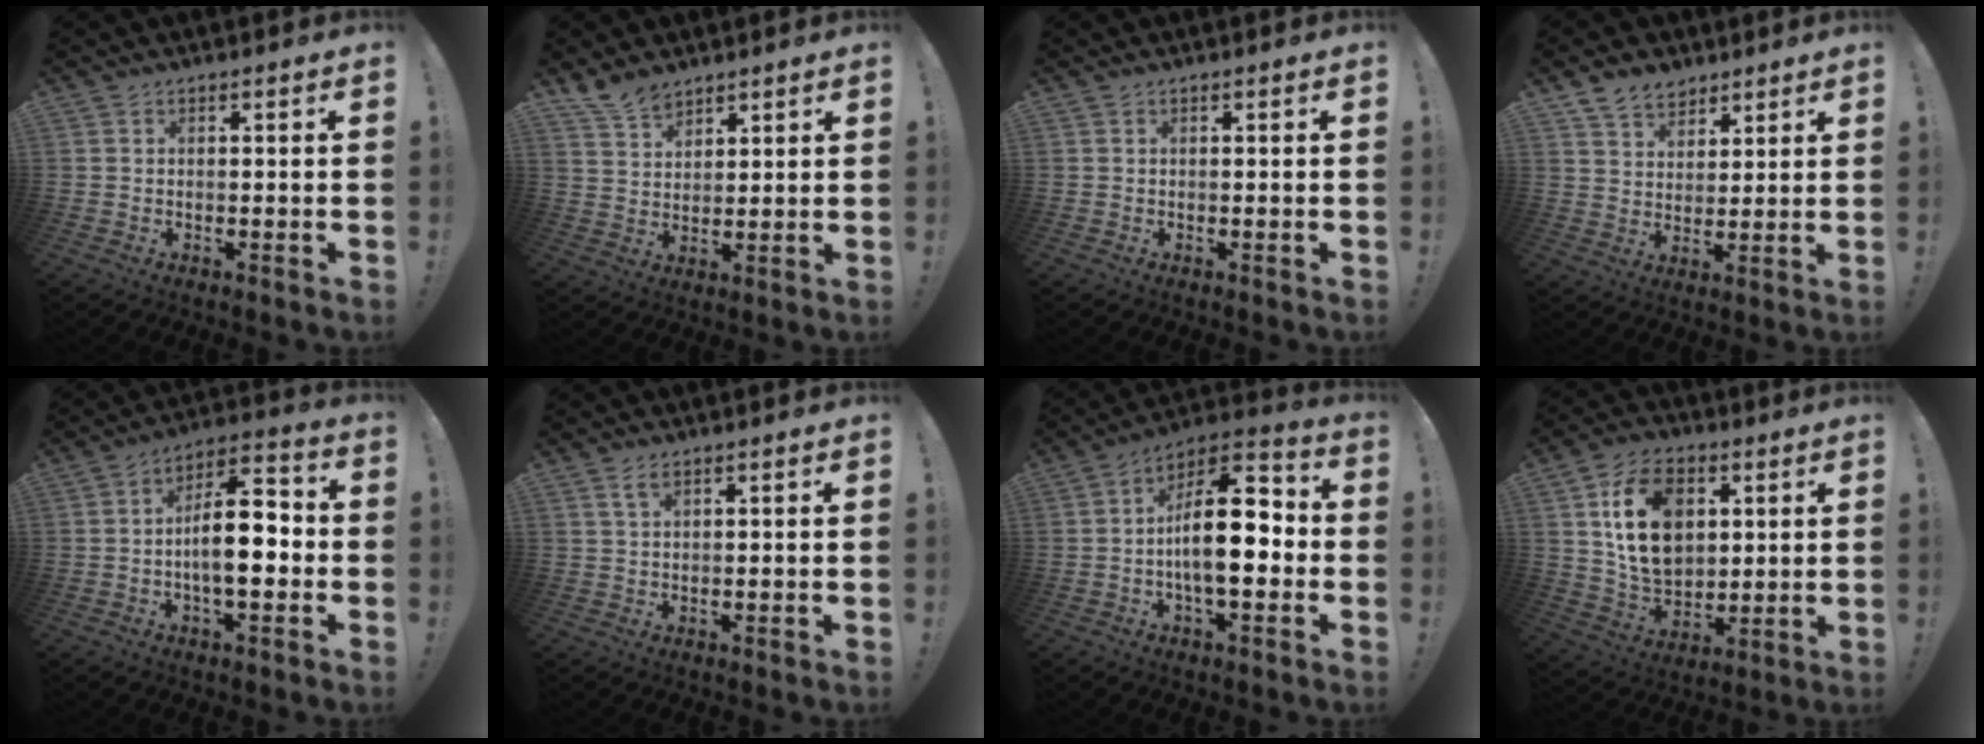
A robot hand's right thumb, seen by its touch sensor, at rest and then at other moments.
{"total": 7.2, "force": [6.1, 3.4, 1.9], "torque": [-0.036, -0.039, 0.118]}
{"total": 0.0}
{"total": 8.8, "force": [6.6, 5.1, 2.8], "torque": [-0.055, -0.034, 0.130]}
{"total": 14.6, "force": [-2.4, 6.1, 13.1], "torque": [-0.204, 0.008, -0.047]}
{"total": 2.5, "force": [1.3, 0.4, 2.1], "torque": [-0.042, 0.000, 0.022]}
{"total": 18.0, "force": [-1.9, 7.8, 16.1], "torque": [-0.259, 0.013, -0.034]}
{"total": 17.5, "force": [5.6, 12.5, 10.9], "torque": [-0.179, -0.017, 0.103]}